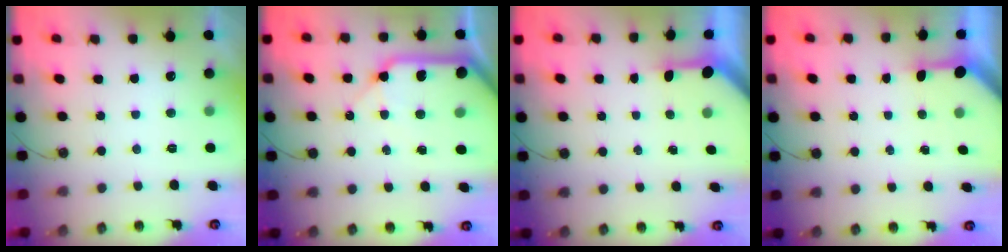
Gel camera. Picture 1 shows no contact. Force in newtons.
{"total": 15.5, "press": 15.3, "slide": 2.2}
{"total": 3.3, "press": 3.3, "slide": 0.3}
{"total": 3.1, "press": 3.1, "slide": 0.2}